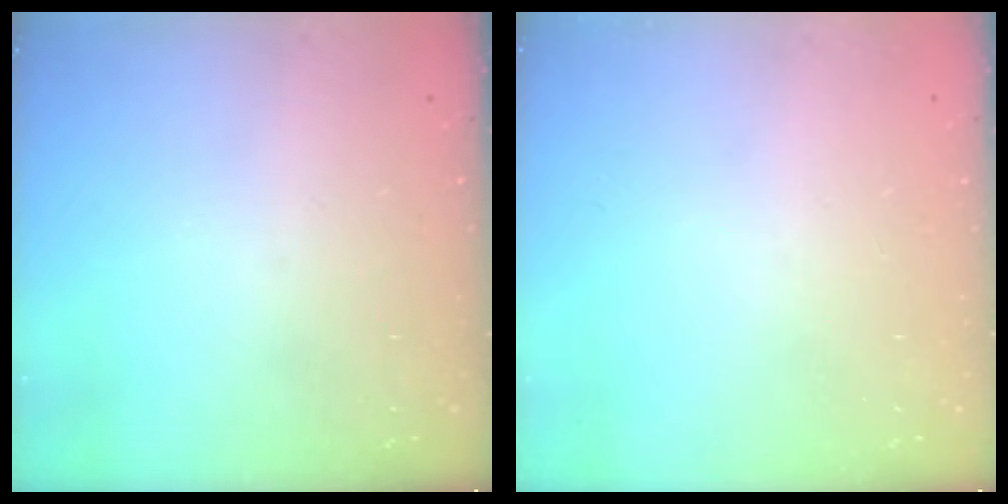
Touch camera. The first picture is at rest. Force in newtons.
{"total": 0.0}